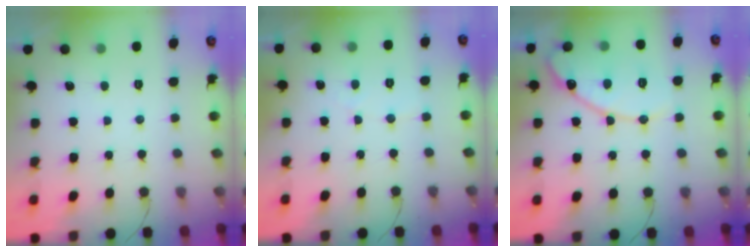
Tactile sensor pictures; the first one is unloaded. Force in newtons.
{"total": 2.3, "press": 2.3, "slide": 0.2}
{"total": 13.9, "press": 13.9, "slide": 0.9}